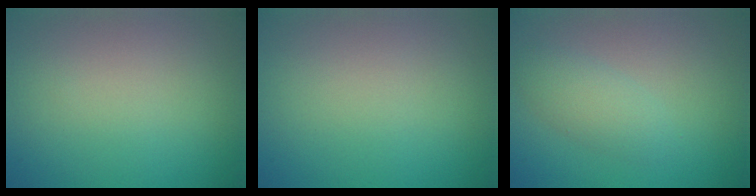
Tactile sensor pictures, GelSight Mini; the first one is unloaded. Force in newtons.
{"total": 0.0}
{"total": 2.2, "press": 2.2, "slide": 0.1}